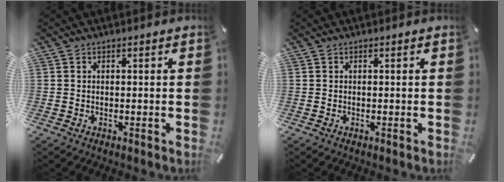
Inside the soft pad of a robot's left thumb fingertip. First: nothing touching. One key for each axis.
{"total": 0.0}